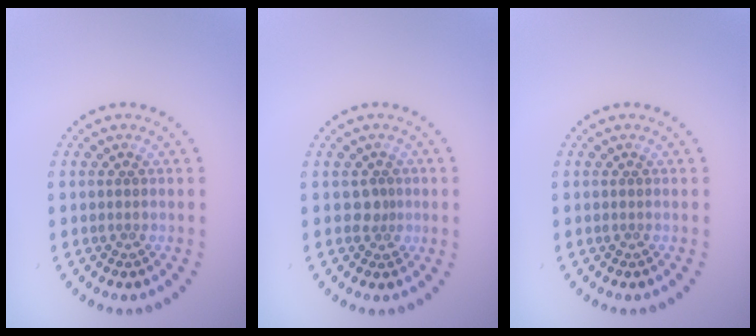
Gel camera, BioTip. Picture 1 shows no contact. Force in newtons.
{"total": 1.4, "press": 1.0, "slide": 0.9}
{"total": 0.0}